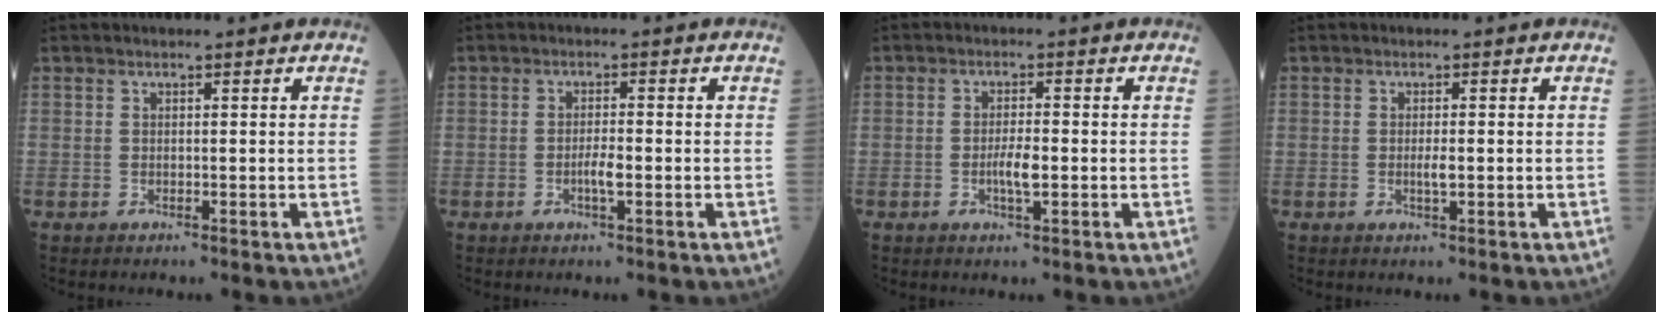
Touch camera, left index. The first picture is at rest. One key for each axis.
{"total": 2.3, "fx": -1.0, "fy": 0.2, "fz": 2.1, "tx": -0.038, "ty": -0.003, "tz": -0.019}
{"total": 3.1, "fx": -0.9, "fy": 0.5, "fz": 2.9, "tx": -0.056, "ty": -0.004, "tz": -0.017}
{"total": 1.5, "fx": -0.4, "fy": 0.2, "fz": 1.4, "tx": -0.027, "ty": -0.005, "tz": -0.007}